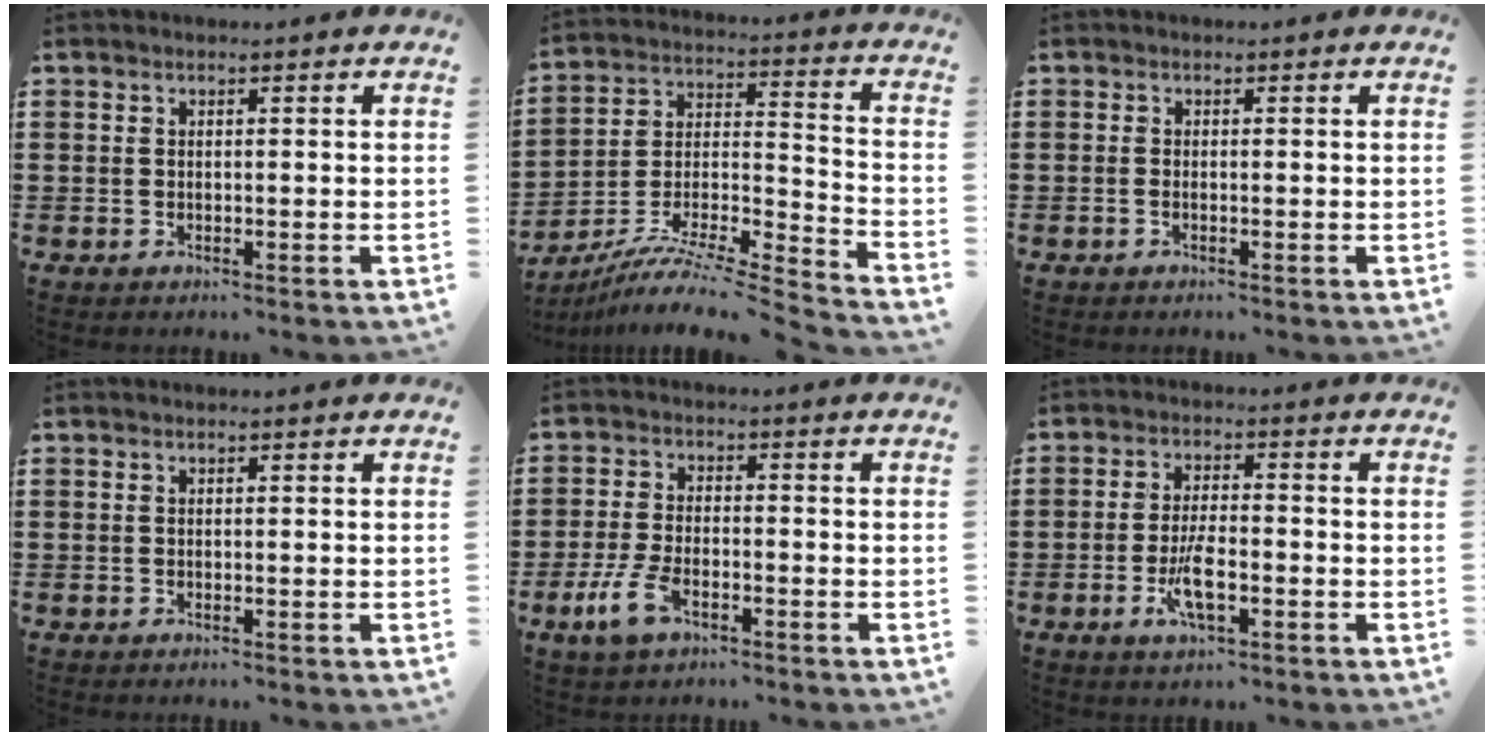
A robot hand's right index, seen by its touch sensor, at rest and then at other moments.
{"total": 8.5, "force": [-7.5, 0.2, 4.0], "torque": [-0.073, -0.003, -0.155]}
{"total": 0.5, "force": [-0.3, 0.0, 0.4], "torque": [-0.007, -0.004, -0.005]}
{"total": 0.0}
{"total": 5.7, "force": [-2.7, 2.6, 4.4], "torque": [-0.113, -0.007, -0.058]}
{"total": 6.0, "force": [-2.1, 1.8, 5.3], "torque": [-0.114, -0.008, -0.043]}